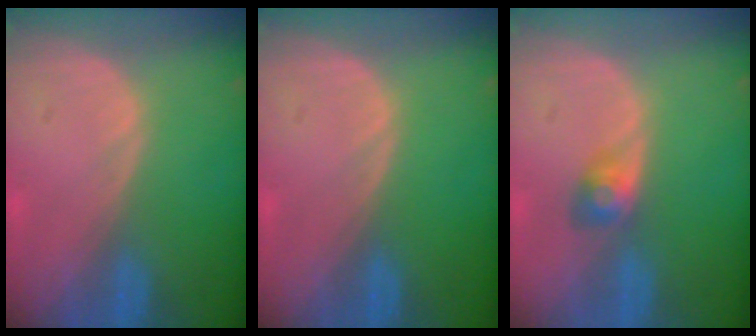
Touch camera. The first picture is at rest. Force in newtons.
{"total": 0.0}
{"total": 2.9, "press": 2.6, "slide": 1.1}